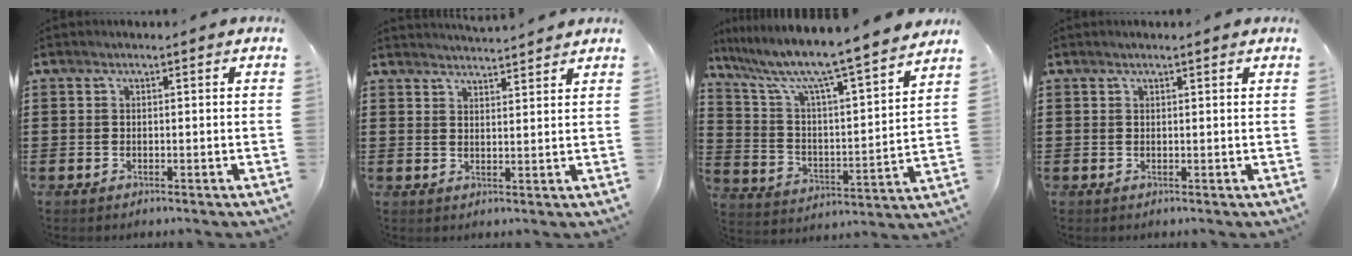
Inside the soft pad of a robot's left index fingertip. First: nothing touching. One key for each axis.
{"total": 2.9, "fx": 2.9, "fy": -0.4, "fz": 0.0, "tx": -0.007, "ty": -0.012, "tz": 0.054}
{"total": 8.5, "fx": 7.4, "fy": -0.2, "fz": 4.3, "tx": -0.117, "ty": -0.066, "tz": 0.113}
{"total": 0.6, "fx": 0.5, "fy": 0.0, "fz": 0.4, "tx": -0.009, "ty": -0.001, "tz": 0.009}